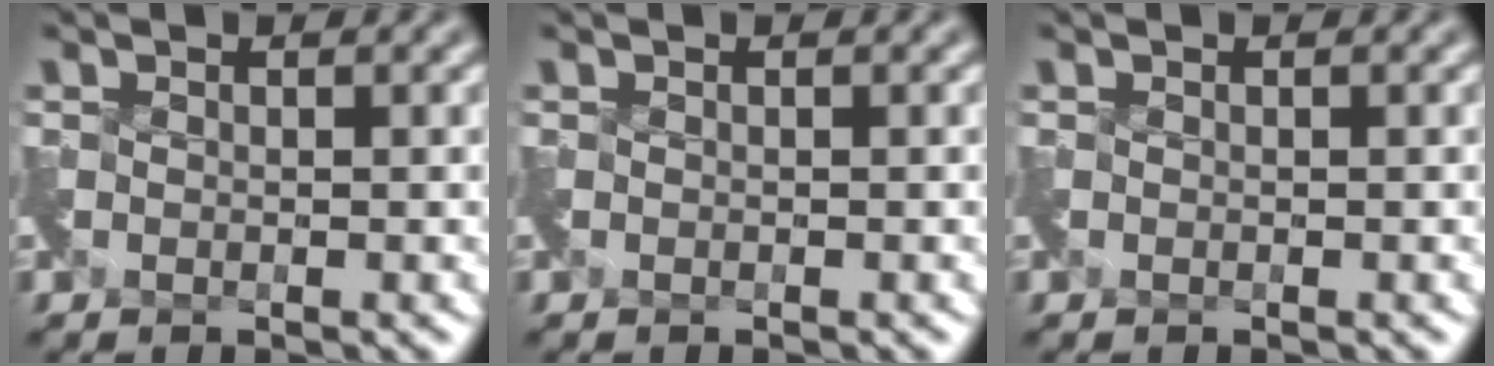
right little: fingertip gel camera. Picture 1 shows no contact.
{"total": 0.0}
{"total": 0.0}